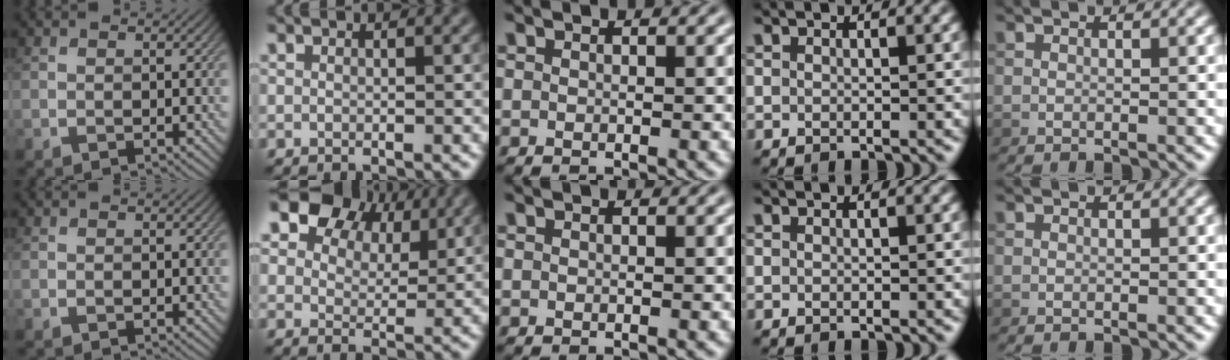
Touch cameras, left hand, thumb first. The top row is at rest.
{"index": {"total": 8.4, "force": [5.4, 5.1, 4.0], "torque": [-0.080, 0.008, 0.094]}}